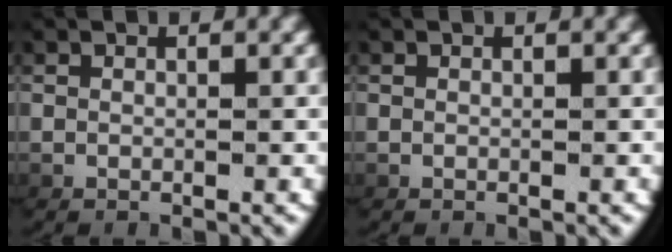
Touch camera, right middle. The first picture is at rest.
{"total": 0.0}